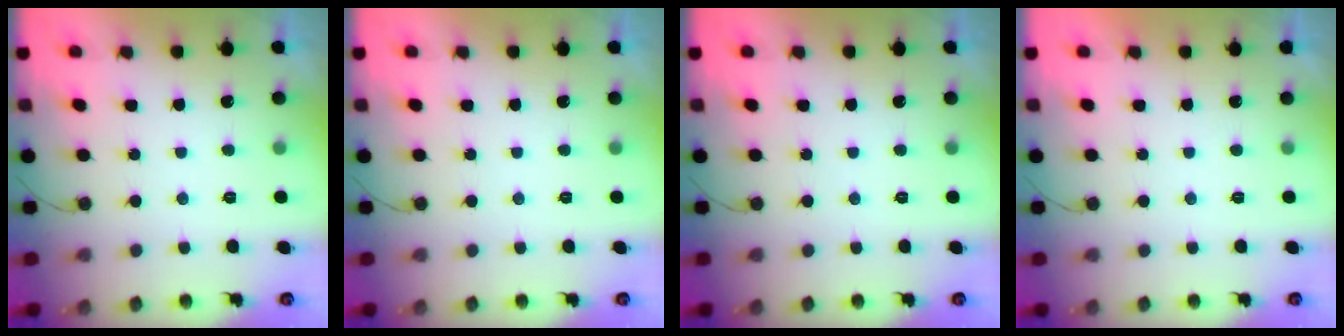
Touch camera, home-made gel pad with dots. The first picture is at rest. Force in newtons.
{"total": 0.0}
{"total": 0.0}
{"total": 1.7, "press": 1.7, "slide": 0.0}